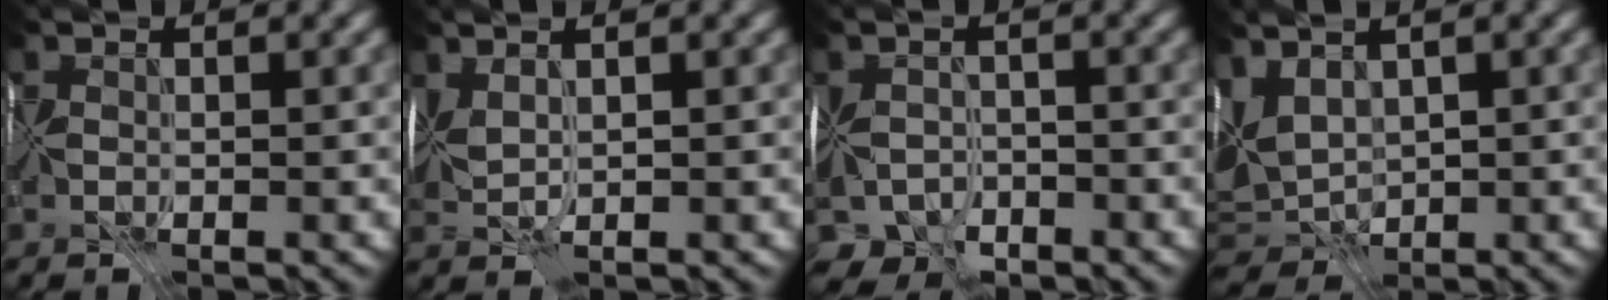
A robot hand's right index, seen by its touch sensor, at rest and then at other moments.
{"total": 2.6, "force": [0.8, 1.2, 2.2], "torque": [-0.046, 0.010, 0.019]}
{"total": 5.0, "force": [-3.2, 3.3, 1.8], "torque": [-0.025, -0.007, -0.056]}
{"total": 5.9, "force": [1.0, 4.0, 4.3], "torque": [-0.097, 0.005, 0.021]}